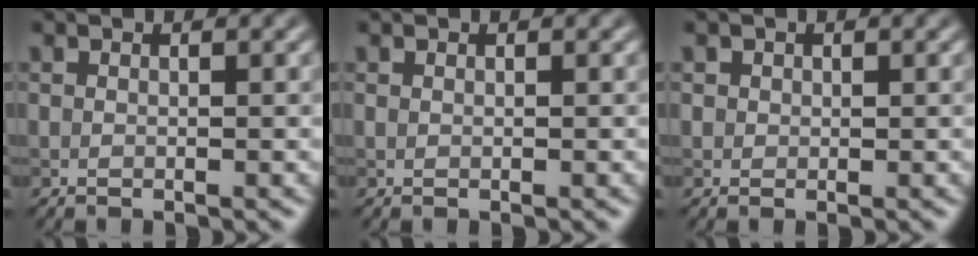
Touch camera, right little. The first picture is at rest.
{"total": 0.0}
{"total": 0.7, "force": [0.3, 0.7, 0.1], "torque": [0.004, -0.004, 0.004]}